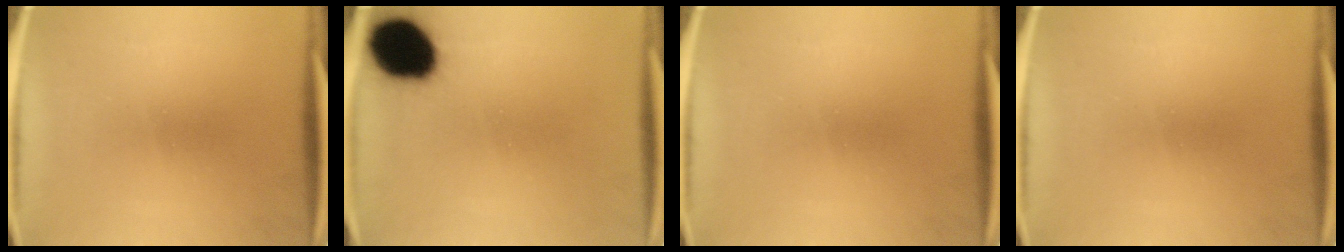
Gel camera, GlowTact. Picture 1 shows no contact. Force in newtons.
{"total": 16.5}
{"total": 0.0}
{"total": 0.0}